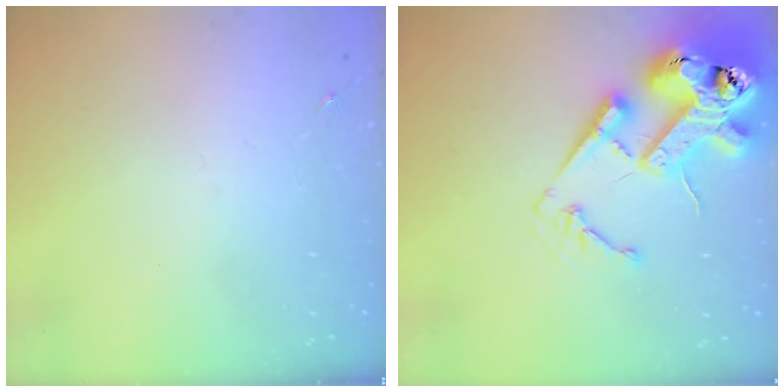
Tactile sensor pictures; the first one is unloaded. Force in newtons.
{"total": 24.1, "press": 23.9, "slide": 3.2}